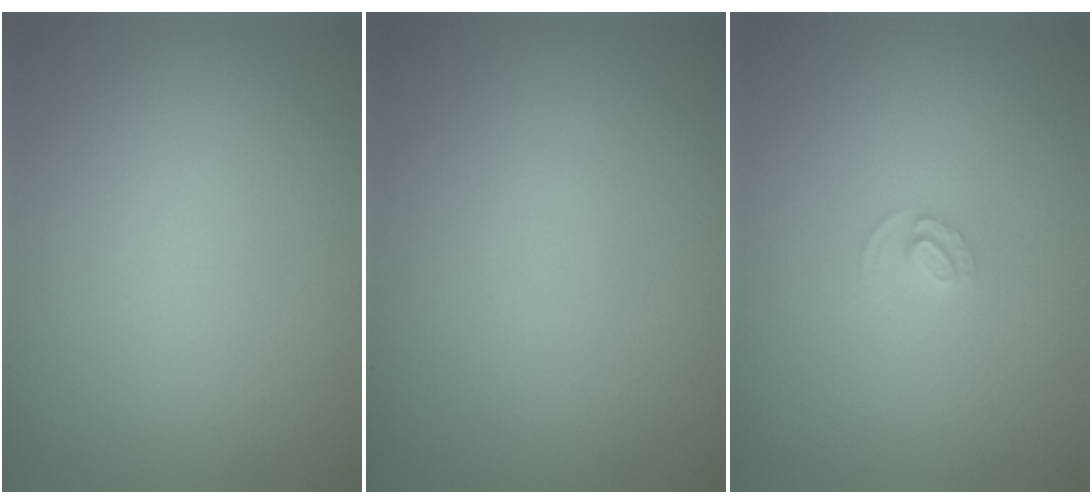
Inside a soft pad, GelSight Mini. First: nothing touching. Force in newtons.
{"total": 0.0}
{"total": 1.2, "press": 1.2, "slide": 0.0}